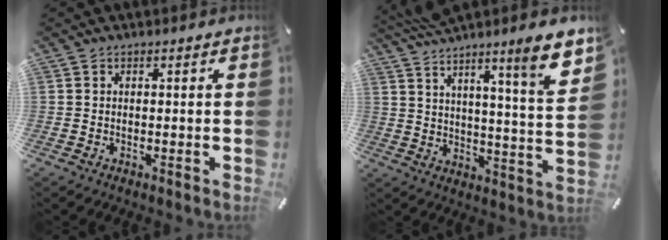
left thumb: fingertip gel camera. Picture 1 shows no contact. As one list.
[{"total": 11.3, "force": [8.6, 0.7, 7.3], "torque": [-0.124, -0.065, 0.139]}]